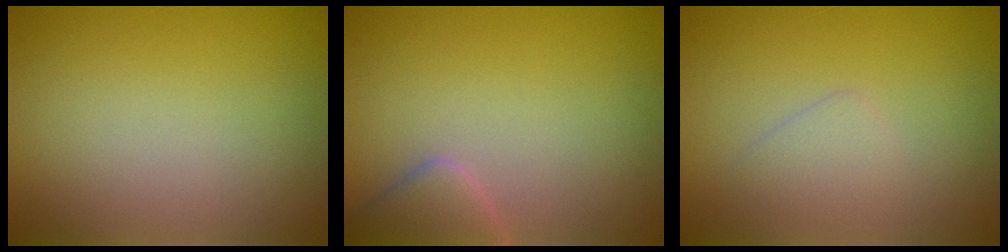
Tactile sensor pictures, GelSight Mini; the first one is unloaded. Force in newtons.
{"total": 2.7, "press": 2.7, "slide": 0.2}
{"total": 1.3, "press": 1.3, "slide": 0.1}